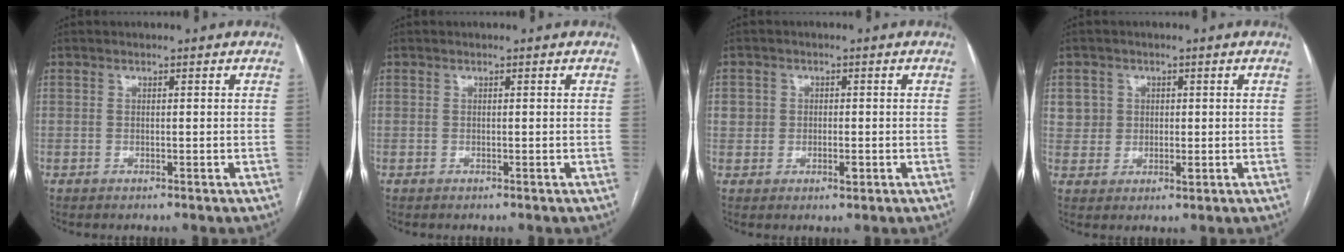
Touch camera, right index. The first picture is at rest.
{"total": 0.0}
{"total": 3.3, "force": [-0.2, 2.7, 1.8], "torque": [-0.023, 0.005, 0.000]}
{"total": 4.4, "force": [1.4, 4.1, 0.5], "torque": [0.001, 0.001, 0.027]}